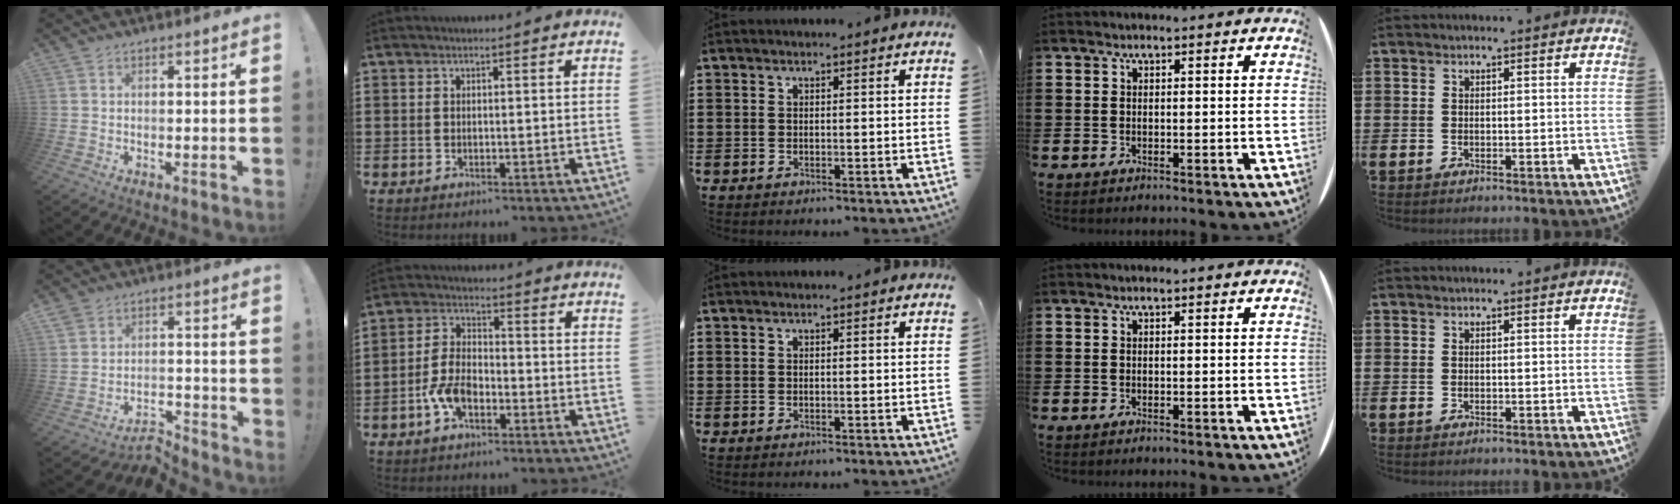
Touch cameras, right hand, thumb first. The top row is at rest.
{"thumb": {"total": 6.0, "force": [-5.1, 2.4, 2.1], "torque": [-0.024, 0.021, -0.090]}, "index": {"total": 6.8, "force": [-2.8, 3.7, 4.9], "torque": [-0.123, 0.001, -0.060]}}